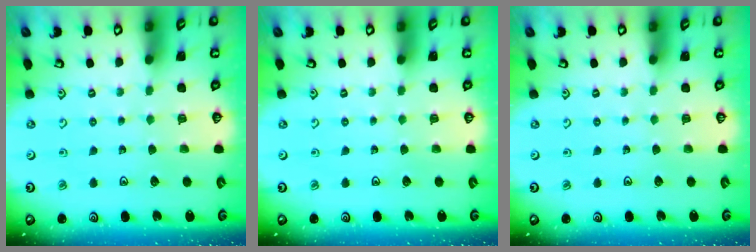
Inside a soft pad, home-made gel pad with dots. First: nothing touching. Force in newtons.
{"total": 0.0}
{"total": 0.0}